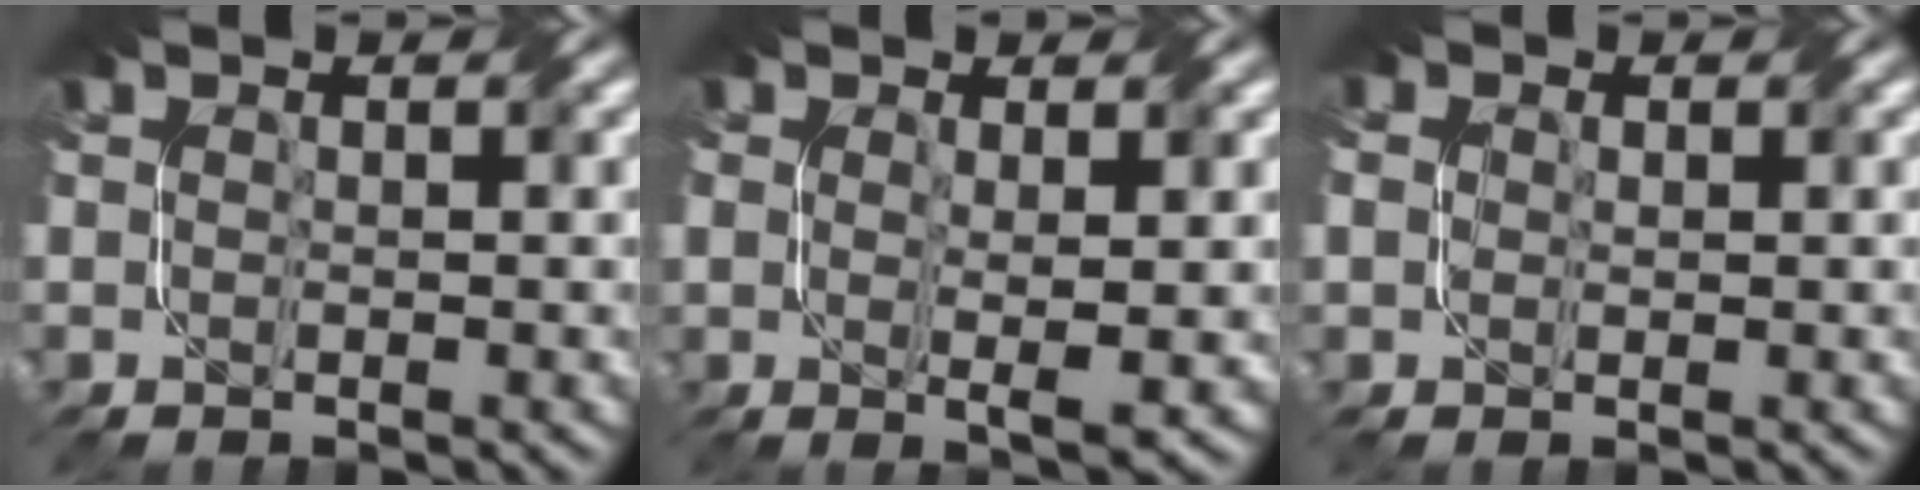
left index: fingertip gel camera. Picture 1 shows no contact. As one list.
[{"total": 2.8, "force": [0.5, 0.9, 2.6], "torque": [-0.050, -0.009, 0.013]}, {"total": 2.1, "force": [0.7, 1.6, 1.2], "torque": [-0.026, 0.003, 0.007]}]